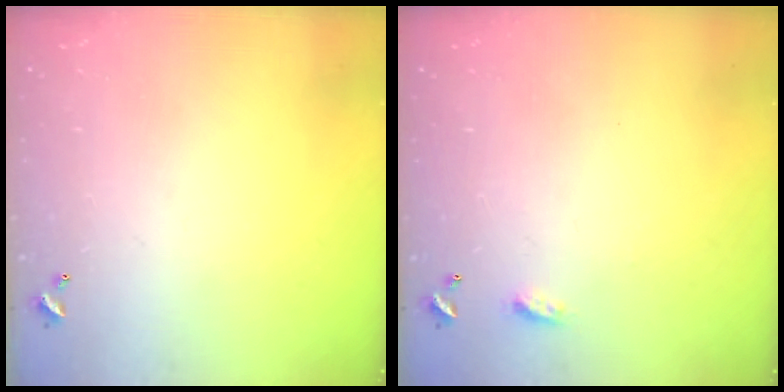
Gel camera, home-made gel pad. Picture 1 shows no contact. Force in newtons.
{"total": 3.1, "press": 3.0, "slide": 0.4}